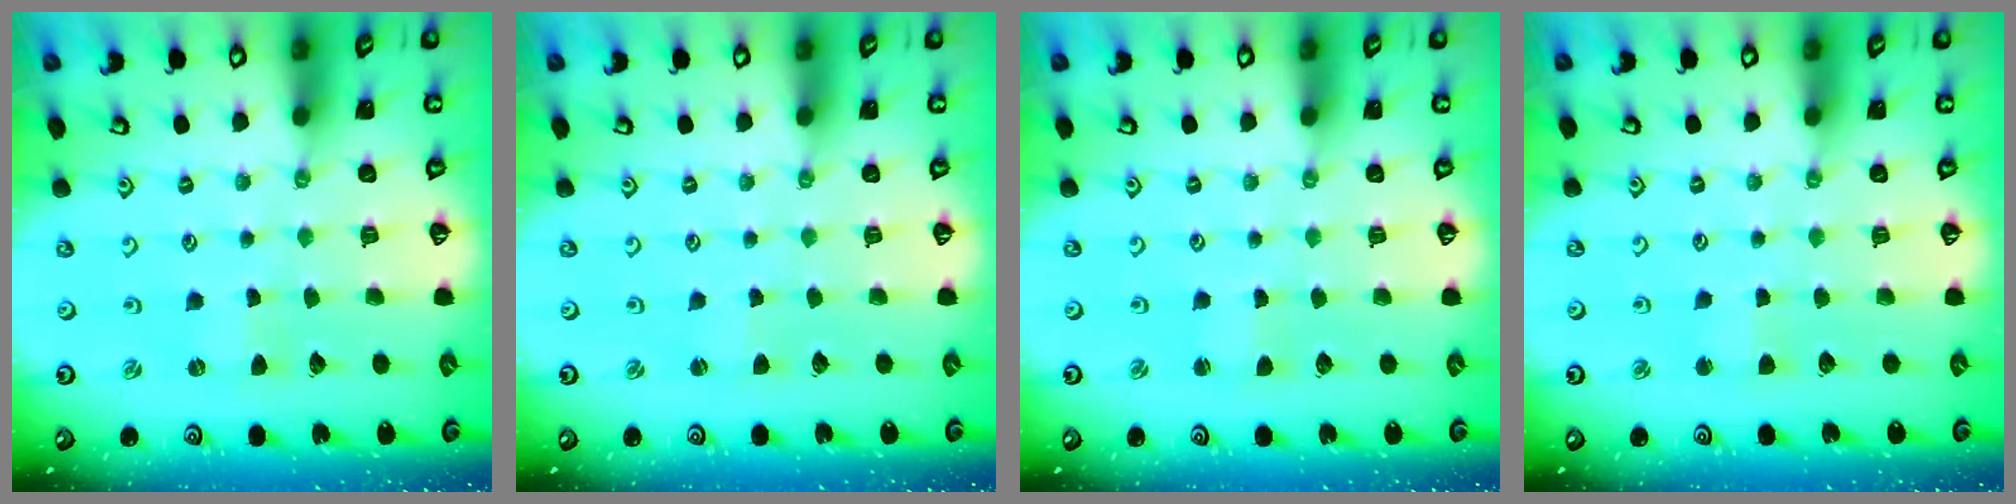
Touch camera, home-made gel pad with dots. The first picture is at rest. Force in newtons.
{"total": 1.0, "press": 1.0, "slide": 0.2}
{"total": 1.0, "press": 1.0, "slide": 0.1}
{"total": 2.8, "press": 2.8, "slide": 0.4}